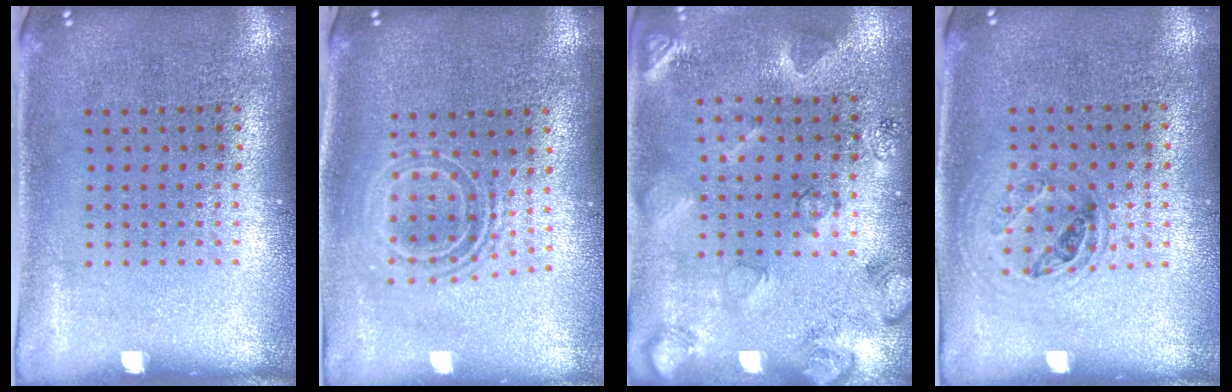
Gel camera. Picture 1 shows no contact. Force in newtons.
{"total": 1.7, "press": 1.3, "slide": 1.0}
{"total": 2.1, "press": 2.0, "slide": 0.7}
{"total": 1.0, "press": 0.9, "slide": 0.3}